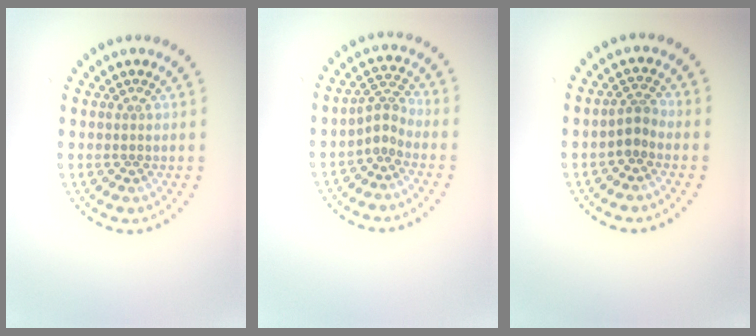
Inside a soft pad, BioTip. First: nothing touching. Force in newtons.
{"total": 2.1, "press": 1.4, "slide": 1.5}
{"total": 1.6, "press": 1.2, "slide": 1.0}